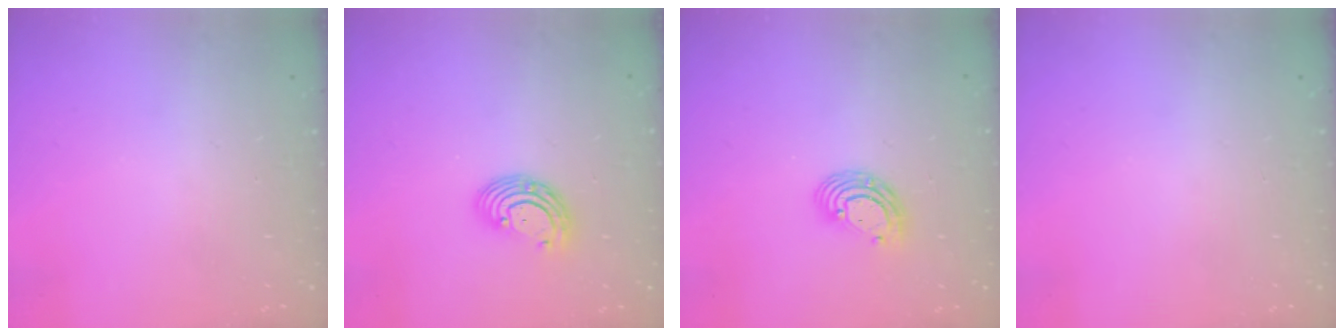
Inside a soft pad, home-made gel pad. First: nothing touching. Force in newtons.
{"total": 6.2, "press": 6.1, "slide": 0.9}
{"total": 8.0, "press": 7.9, "slide": 1.2}
{"total": 0.0}